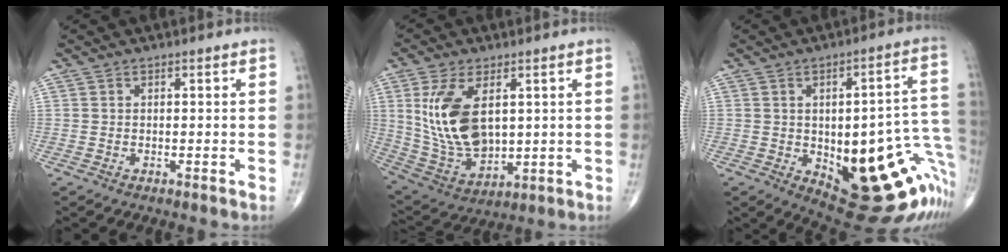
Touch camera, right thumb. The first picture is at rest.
{"total": 15.7, "force": [3.4, 8.8, 12.5], "torque": [-0.234, -0.018, 0.083]}
{"total": 26.4, "force": [-6.7, 10.4, 23.3], "torque": [-0.208, 0.027, -0.060]}